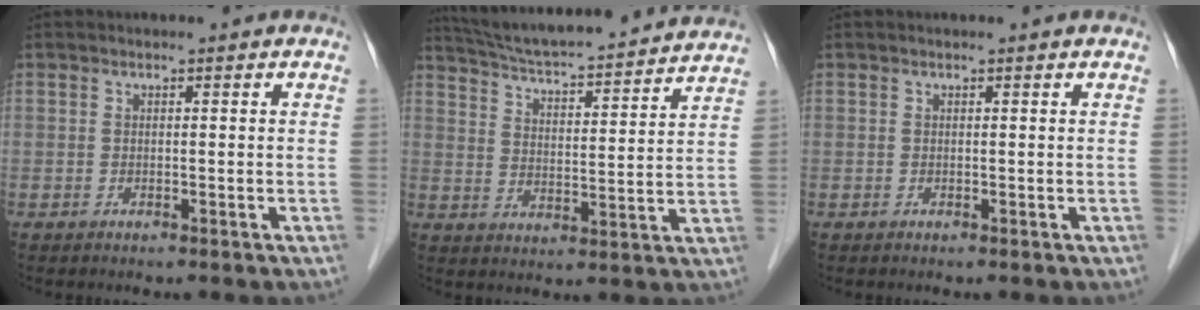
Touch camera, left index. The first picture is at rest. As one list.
[{"total": 22.1, "force": [20.4, 1.5, 8.2], "torque": [-0.139, 0.005, 0.285]}, {"total": 0.5, "force": [0.5, 0.0, 0.1], "torque": [-0.002, 0.005, 0.006]}]